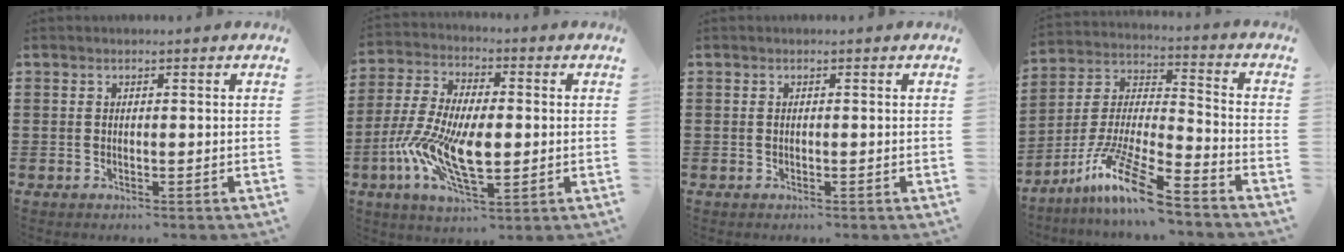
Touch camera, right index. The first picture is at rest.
{"total": 12.4, "force": [-2.4, 5.5, 10.9], "torque": [-0.251, -0.013, -0.047]}
{"total": 0.0}
{"total": 12.2, "force": [-9.5, 0.5, 7.7], "torque": [-0.164, 0.003, -0.191]}